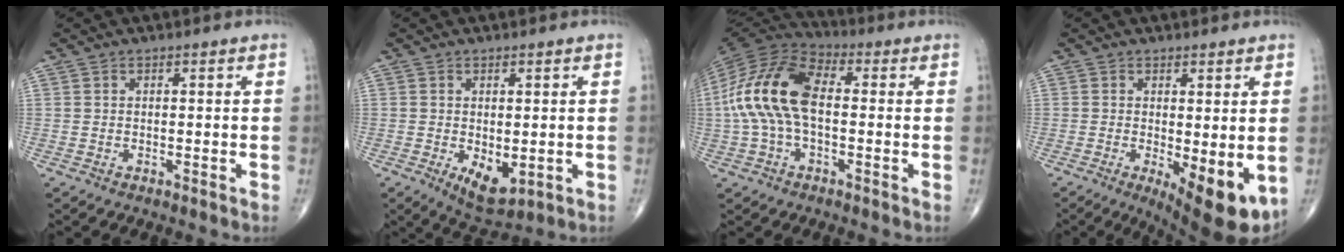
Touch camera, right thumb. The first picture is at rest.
{"total": 6.1, "force": [-1.3, 3.2, 5.1], "torque": [-0.068, -0.014, -0.007]}
{"total": 16.2, "force": [0.2, 8.9, 13.6], "torque": [-0.281, 0.035, -0.007]}
{"total": 9.6, "force": [-1.9, 3.2, 8.9], "torque": [-0.116, -0.023, -0.017]}